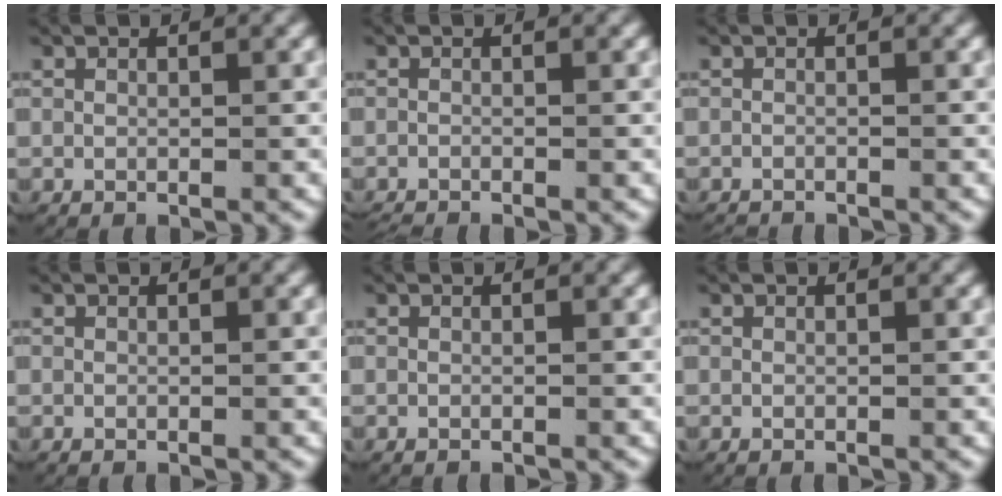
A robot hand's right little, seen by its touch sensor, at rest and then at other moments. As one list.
[{"total": 1.3, "force": [-1.3, 0.2, 0.2], "torque": [-0.011, -0.012, -0.017]}, {"total": 1.6, "force": [-1.6, 0.2, 0.1], "torque": [-0.009, -0.012, -0.022]}, {"total": 0.0}, {"total": 0.0}, {"total": 0.0}]